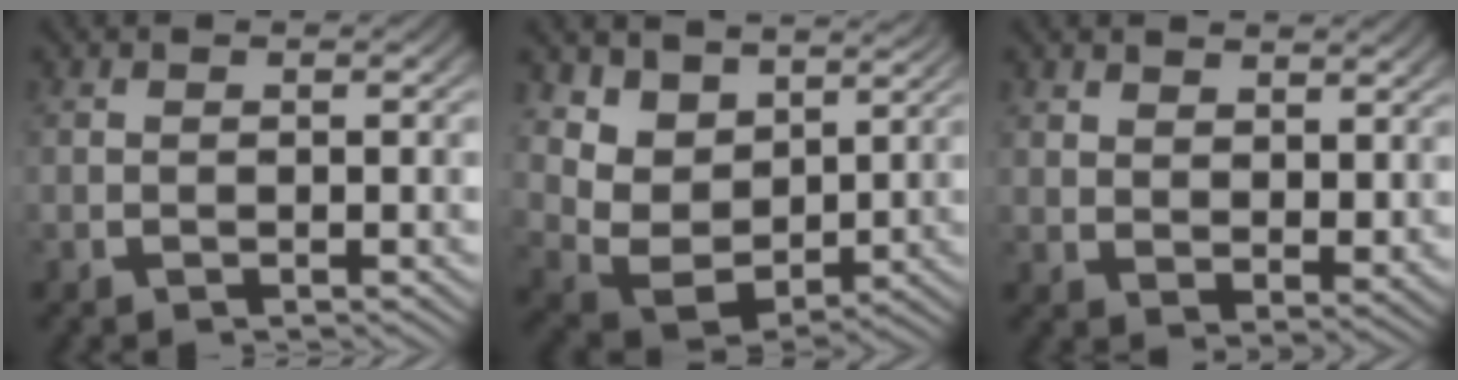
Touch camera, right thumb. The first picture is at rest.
{"total": 9.6, "force": [1.0, 7.4, 6.0], "torque": [-0.148, -0.042, 0.027]}
{"total": 2.8, "force": [2.1, 1.4, 1.3], "torque": [-0.012, -0.007, 0.044]}